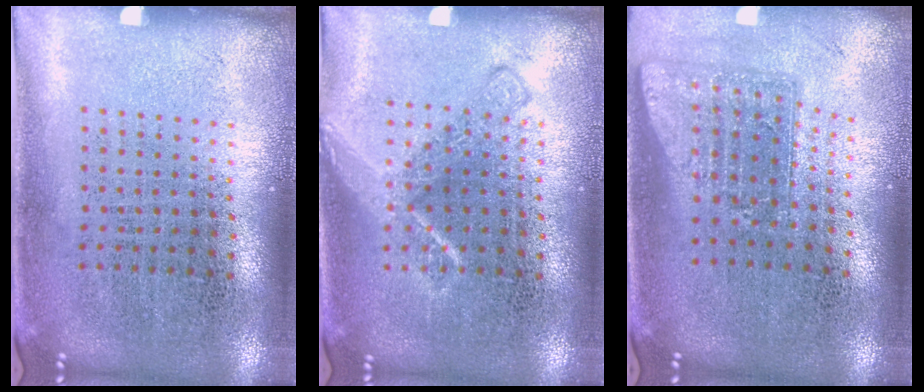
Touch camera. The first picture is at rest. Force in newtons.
{"total": 2.3, "press": 2.3, "slide": 0.4}
{"total": 1.6, "press": 1.2, "slide": 1.0}